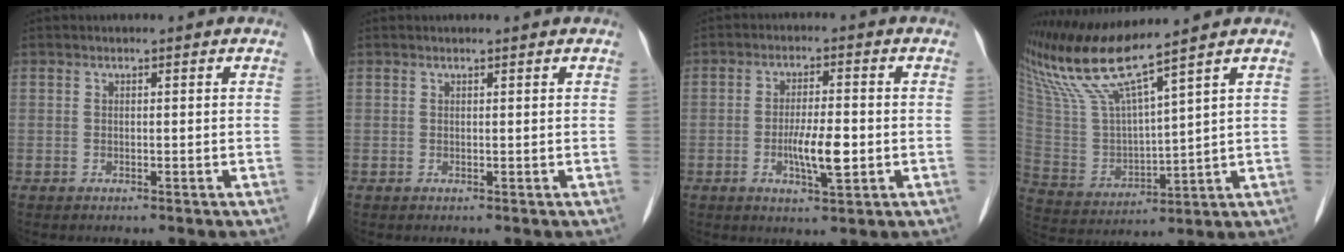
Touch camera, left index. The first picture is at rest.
{"total": 0.8, "force": [0.7, 0.1, 0.4], "torque": [-0.008, 0.008, 0.010]}
{"total": 6.0, "force": [-1.4, 1.4, 5.7], "torque": [-0.108, -0.005, -0.024]}
{"total": 12.6, "force": [10.4, -1.3, 7.1], "torque": [-0.153, 0.000, 0.213]}